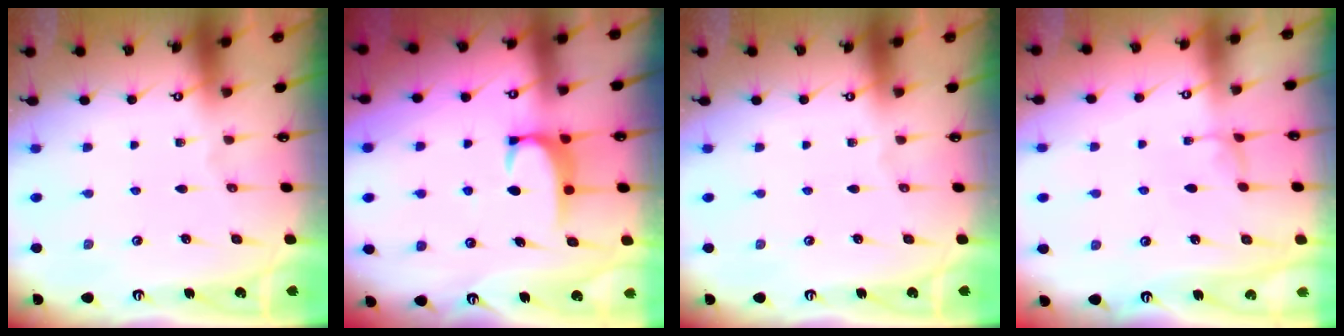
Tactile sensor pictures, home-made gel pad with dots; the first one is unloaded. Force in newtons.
{"total": 2.1, "press": 2.1, "slide": 0.5}
{"total": 0.0}
{"total": 2.4, "press": 2.4, "slide": 0.3}